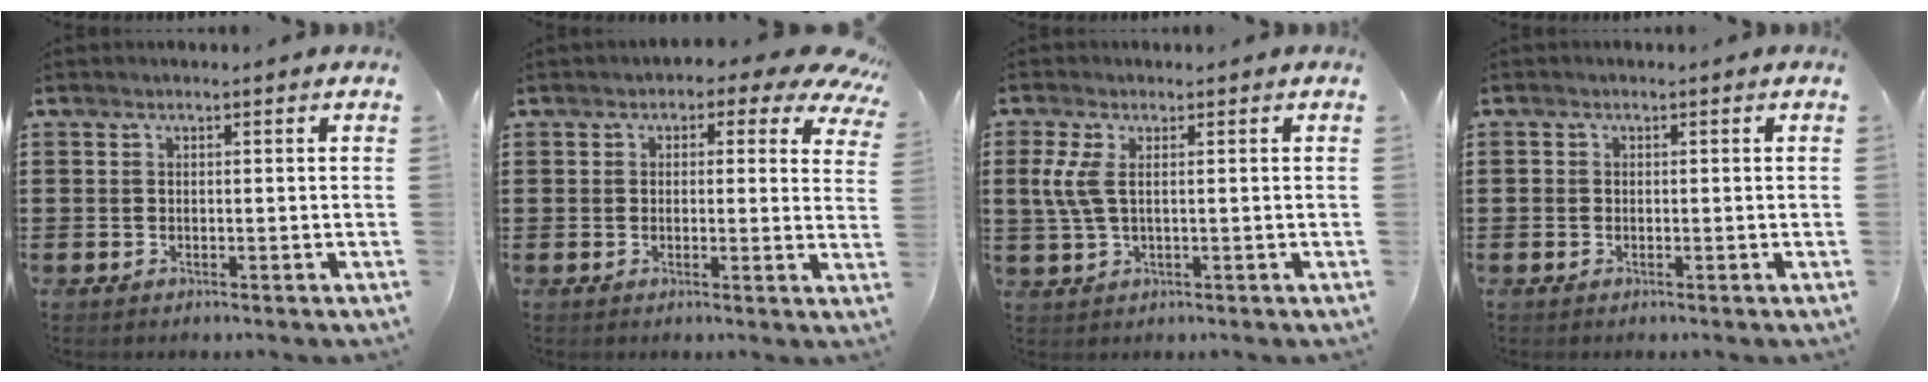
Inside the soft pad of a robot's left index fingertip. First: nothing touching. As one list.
[{"total": 3.2, "force": [1.7, 1.8, 2.1], "torque": [-0.025, -0.009, 0.023]}, {"total": 4.2, "force": [0.7, 1.3, 3.9], "torque": [-0.108, -0.009, 0.004]}, {"total": 0.6, "force": [-0.2, 0.5, 0.2], "torque": [-0.005, 0.003, -0.004]}]